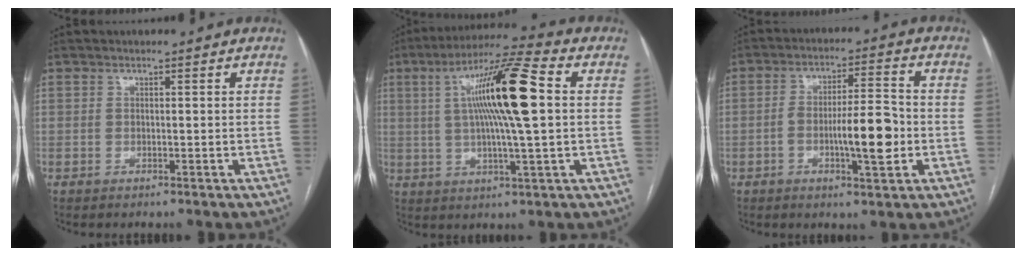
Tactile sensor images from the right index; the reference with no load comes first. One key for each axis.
{"total": 15.3, "fx": 2.4, "fy": 0.7, "fz": 15.1, "tx": -0.266, "ty": 0.018, "tz": 0.039}
{"total": 9.5, "fx": -2.2, "fy": 1.9, "fz": 9.0, "tx": -0.148, "ty": 0.011, "tz": -0.034}